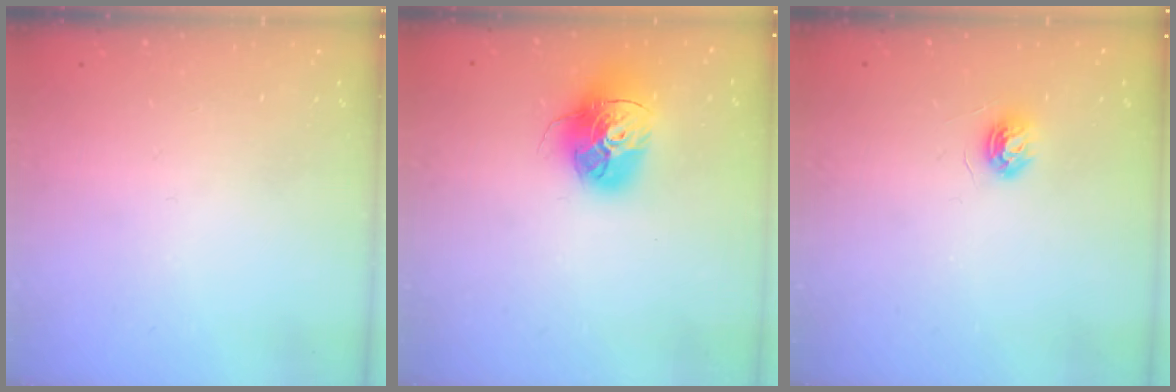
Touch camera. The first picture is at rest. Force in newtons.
{"total": 16.0, "press": 16.0, "slide": 1.7}
{"total": 5.3, "press": 5.3, "slide": 0.6}